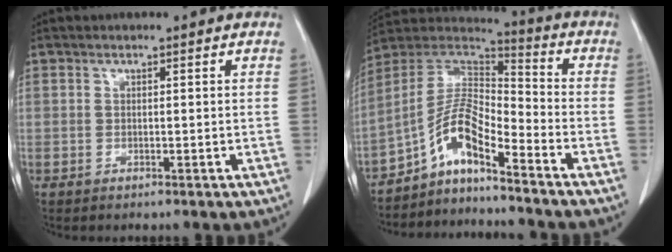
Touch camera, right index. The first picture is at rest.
{"total": 9.8, "force": [-6.4, 2.0, 7.1], "torque": [-0.148, 0.023, -0.119]}